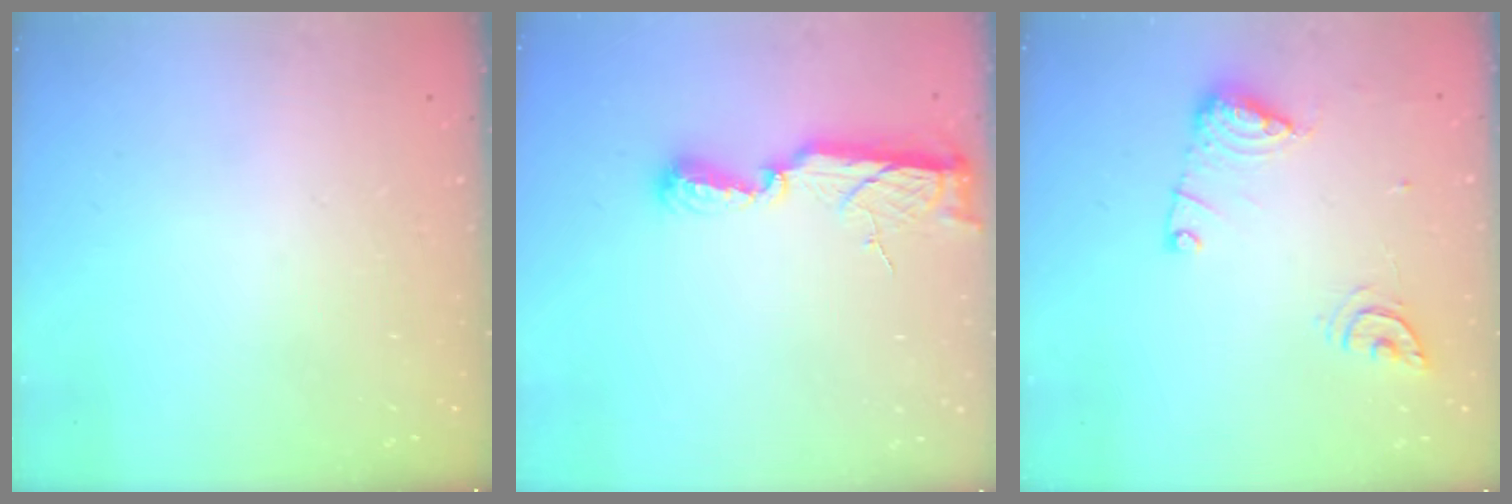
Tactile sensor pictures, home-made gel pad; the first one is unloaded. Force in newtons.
{"total": 8.9, "press": 8.7, "slide": 1.6}
{"total": 10.7, "press": 10.6, "slide": 0.8}